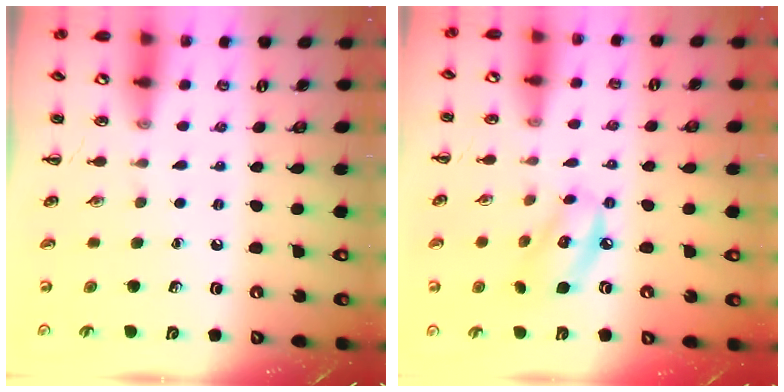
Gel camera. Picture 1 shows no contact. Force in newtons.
{"total": 8.0, "press": 7.8, "slide": 1.7}